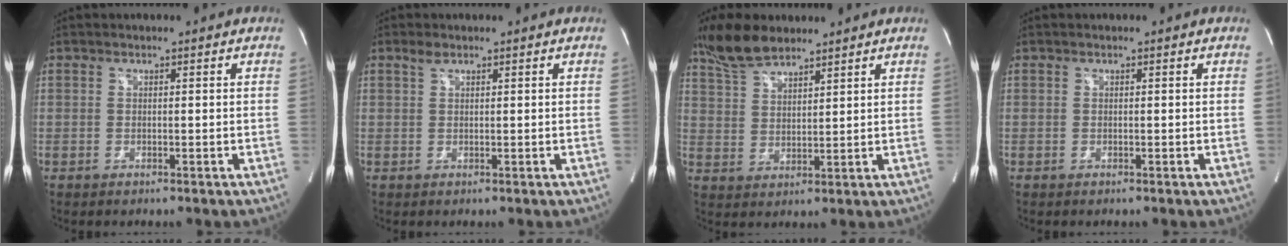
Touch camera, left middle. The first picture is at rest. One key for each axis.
{"total": 1.2, "fx": 1.0, "fy": 0.3, "fz": 0.7, "tx": -0.020, "ty": 0.007, "tz": 0.022}
{"total": 8.3, "fx": 7.0, "fy": 2.3, "fz": 3.8, "tx": -0.086, "ty": 0.014, "tz": 0.142}
{"total": 0.0}